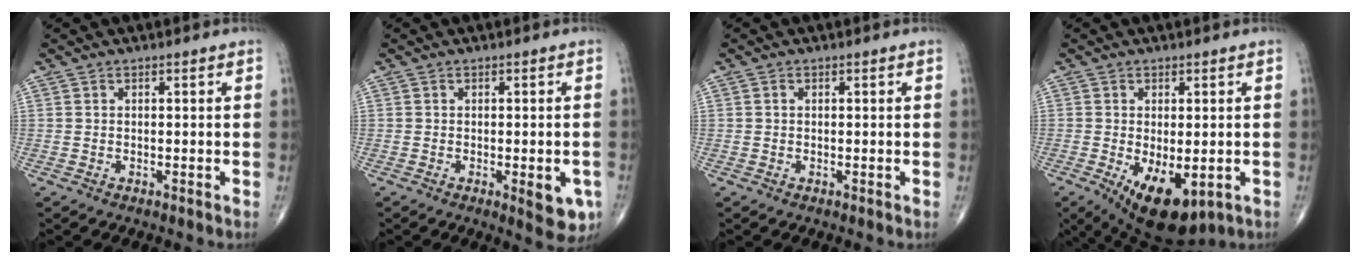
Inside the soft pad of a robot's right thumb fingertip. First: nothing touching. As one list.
[{"total": 6.1, "force": [-2.0, 2.4, 5.3], "torque": [-0.047, -0.007, -0.019]}, {"total": 0.5, "force": [0.1, 0.4, 0.3], "torque": [-0.003, 0.000, 0.000]}, {"total": 11.2, "force": [-3.8, 5.4, 9.1], "torque": [-0.133, -0.015, -0.042]}]